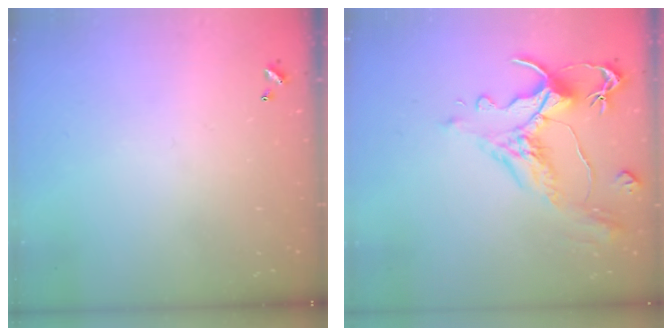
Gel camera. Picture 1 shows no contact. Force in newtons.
{"total": 1.6, "press": 0.4, "slide": 1.6}